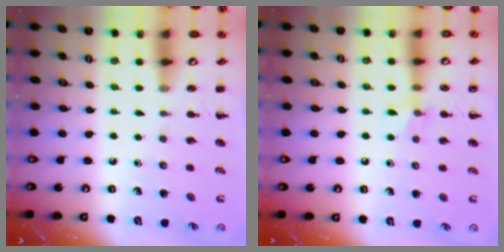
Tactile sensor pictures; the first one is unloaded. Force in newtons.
{"total": 6.6, "press": 6.5, "slide": 1.5}